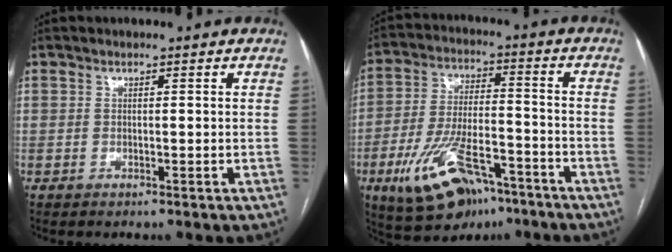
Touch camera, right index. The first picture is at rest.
{"total": 15.4, "force": [-8.9, 5.8, 11.2], "torque": [-0.216, -0.004, -0.145]}